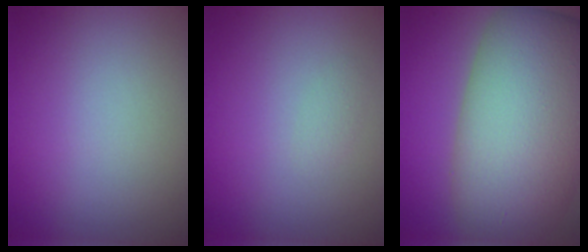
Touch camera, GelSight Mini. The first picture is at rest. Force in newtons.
{"total": 0.6, "press": 0.6, "slide": 0.0}
{"total": 12.7, "press": 12.6, "slide": 0.7}